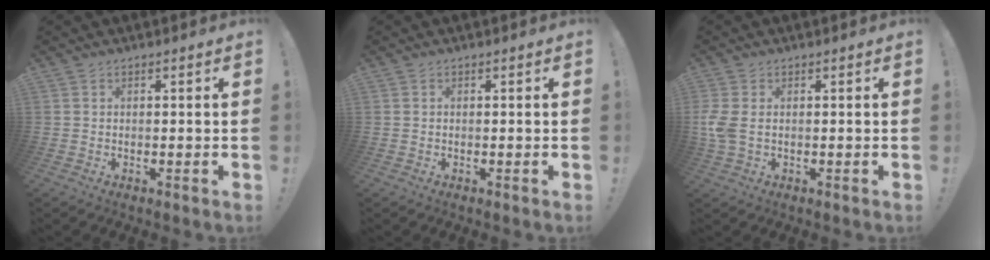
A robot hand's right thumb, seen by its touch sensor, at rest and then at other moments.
{"total": 0.0}
{"total": 4.5, "force": [0.2, 2.8, 3.6], "torque": [-0.079, 0.000, 0.003]}